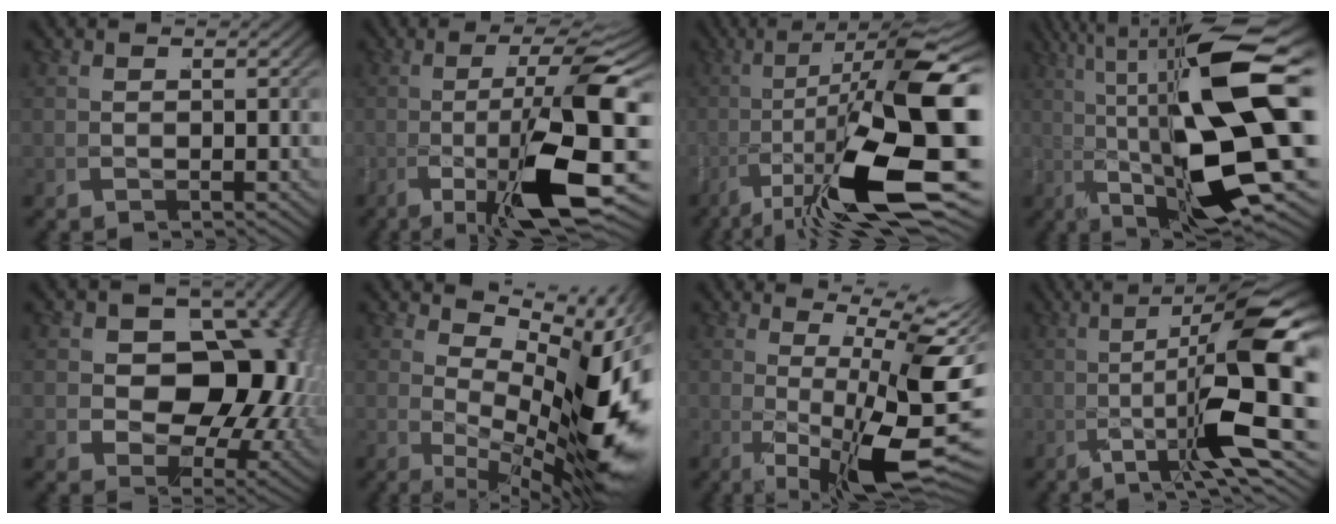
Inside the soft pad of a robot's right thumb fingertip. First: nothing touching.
{"total": 12.3, "force": [-2.1, 3.1, 11.7], "torque": [-0.195, -0.006, -0.032]}
{"total": 14.8, "force": [-0.6, 4.8, 14.0], "torque": [-0.214, -0.012, -0.007]}
{"total": 13.0, "force": [0.1, 3.9, 12.5], "torque": [-0.204, -0.007, 0.008]}
{"total": 11.3, "force": [0.5, 8.6, 7.3], "torque": [-0.129, -0.042, 0.016]}
{"total": 11.3, "force": [1.3, 5.3, 9.9], "torque": [-0.136, -0.014, 0.025]}
{"total": 12.2, "force": [0.1, 4.5, 11.4], "torque": [-0.156, -0.018, 0.012]}
{"total": 12.5, "force": [1.0, 3.2, 12.0], "torque": [-0.185, 0.007, 0.003]}